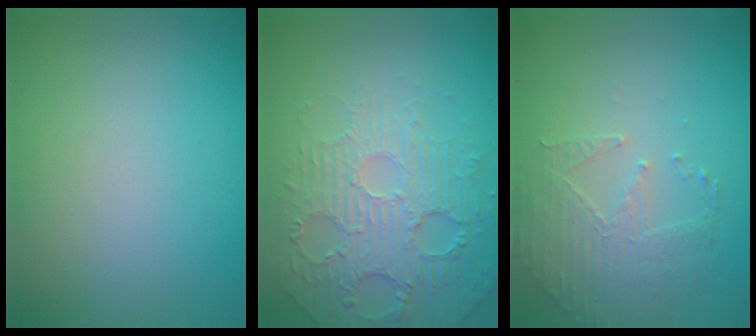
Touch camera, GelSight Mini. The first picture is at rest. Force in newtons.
{"total": 5.5, "press": 3.8, "slide": 4.0}
{"total": 2.2, "press": 1.8, "slide": 1.2}